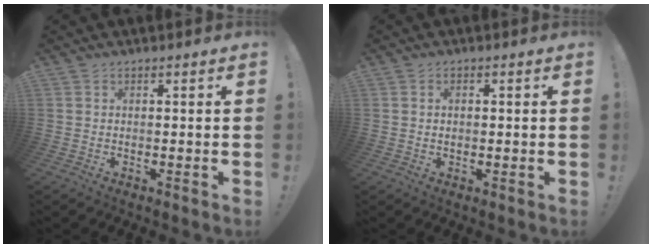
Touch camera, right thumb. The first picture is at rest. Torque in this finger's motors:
{"motor_torque": [0.23, -0.39, -0.23, 0.24, -0.01]}